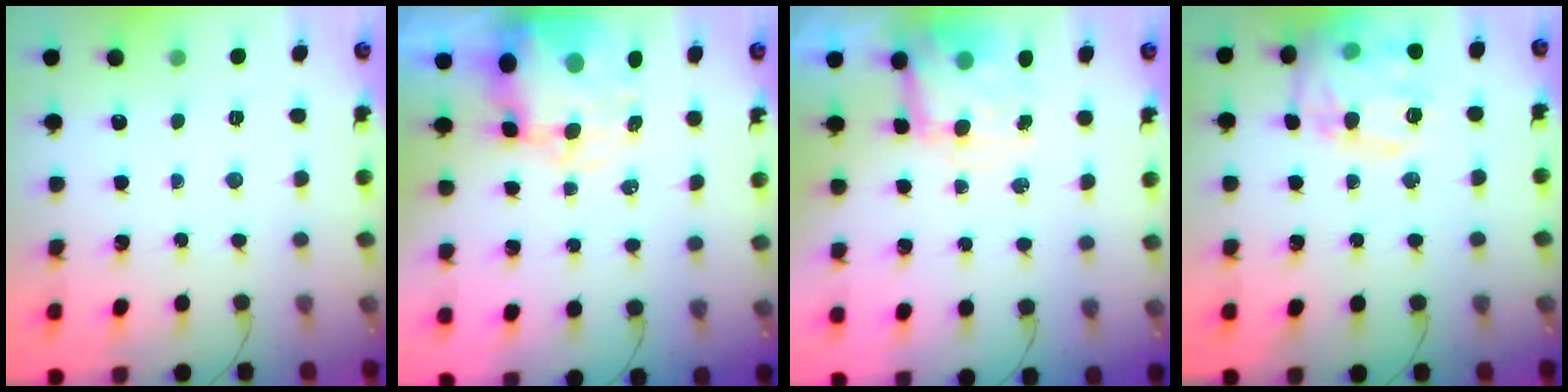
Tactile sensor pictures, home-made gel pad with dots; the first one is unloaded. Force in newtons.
{"total": 9.9, "press": 9.7, "slide": 2.1}
{"total": 7.1, "press": 7.1, "slide": 0.7}
{"total": 19.4, "press": 19.3, "slide": 1.6}